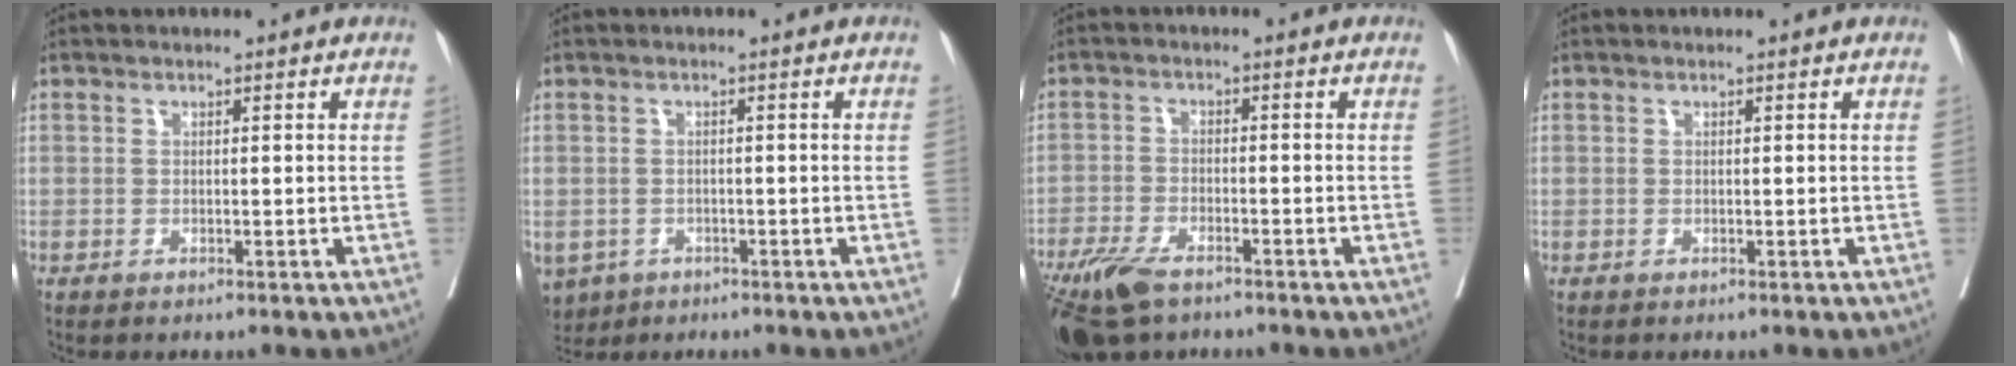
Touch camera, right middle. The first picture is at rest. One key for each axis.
{"total": 6.5, "fx": -3.4, "fy": 5.1, "fz": 2.1, "tx": -0.057, "ty": -0.002, "tz": -0.049}
{"total": 9.4, "fx": -6.8, "fy": 3.3, "fz": 5.6, "tx": -0.106, "ty": -0.018, "tz": -0.119}
{"total": 0.0}